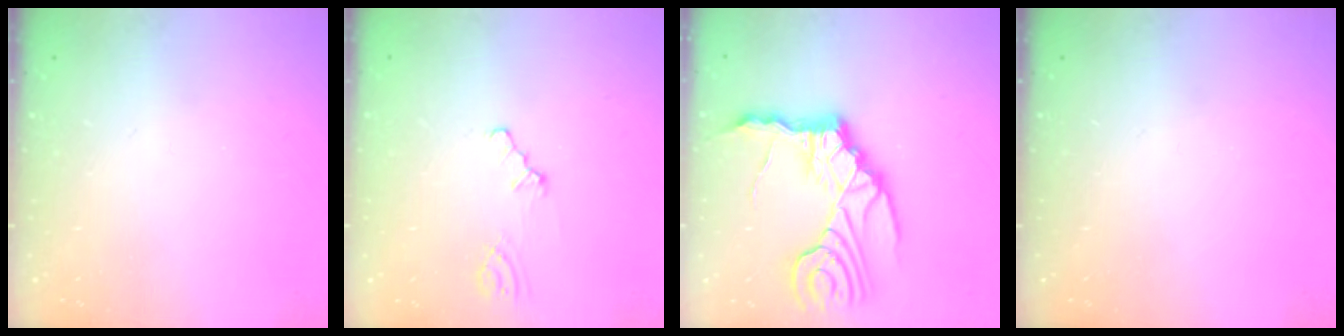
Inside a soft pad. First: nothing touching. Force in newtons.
{"total": 1.2, "press": 1.1, "slide": 0.2}
{"total": 12.8, "press": 12.7, "slide": 2.0}
{"total": 0.0}